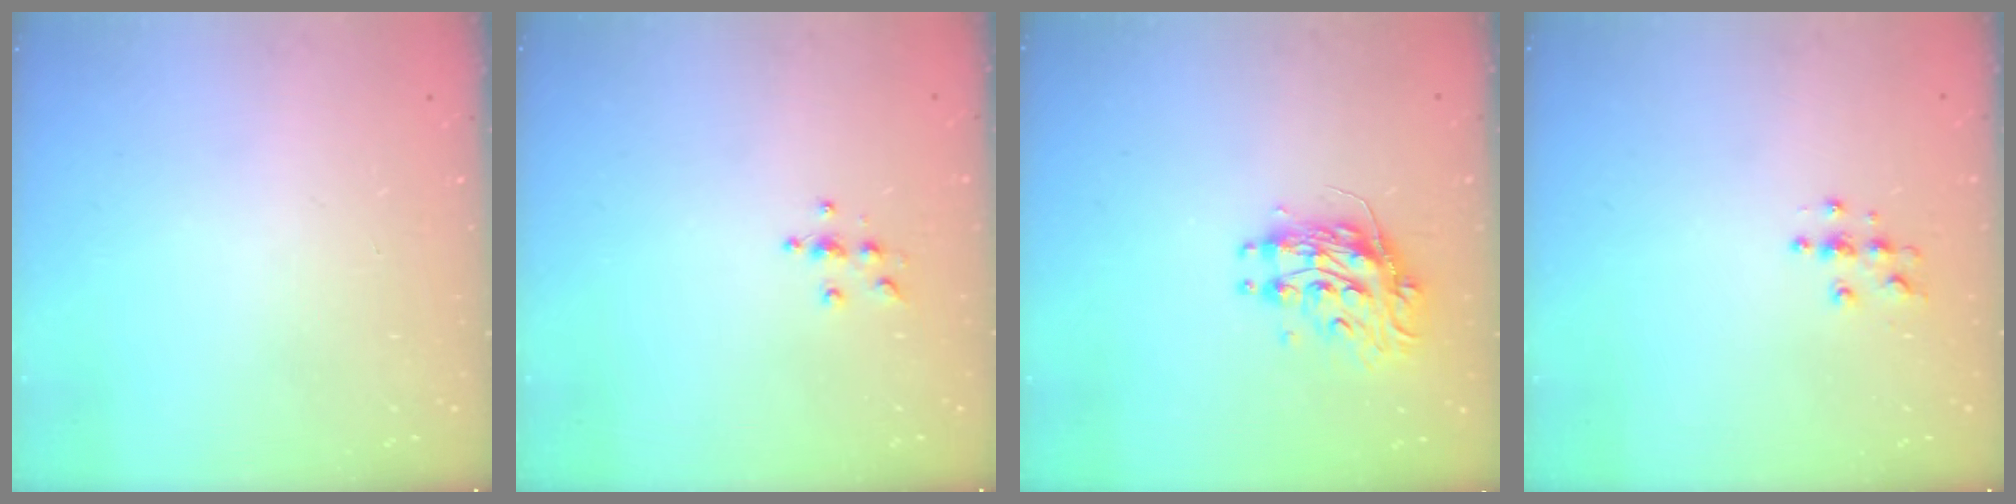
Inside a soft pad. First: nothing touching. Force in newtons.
{"total": 4.6, "press": 4.5, "slide": 0.5}
{"total": 10.1, "press": 10.0, "slide": 0.9}
{"total": 3.8, "press": 3.8, "slide": 0.3}